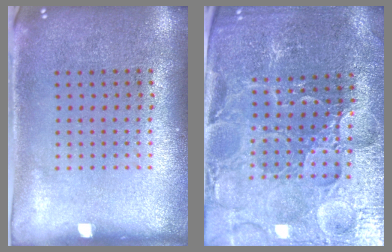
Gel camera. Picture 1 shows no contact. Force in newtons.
{"total": 3.9, "press": 3.9, "slide": 0.7}